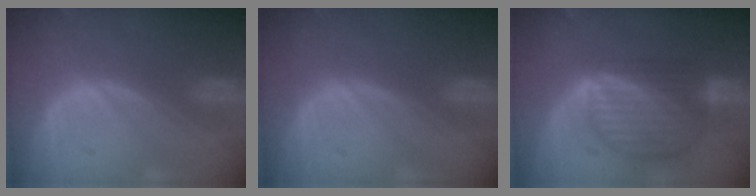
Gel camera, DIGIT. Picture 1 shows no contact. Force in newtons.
{"total": 0.0}
{"total": 9.4, "press": 8.0, "slide": 5.0}